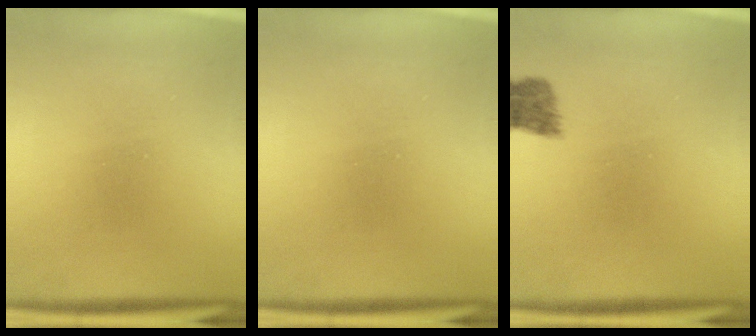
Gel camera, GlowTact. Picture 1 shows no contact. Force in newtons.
{"total": 0.0}
{"total": 1.9}